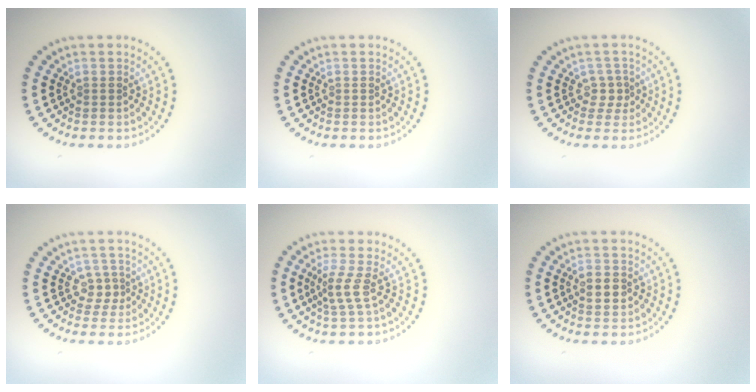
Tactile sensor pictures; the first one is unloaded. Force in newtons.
{"total": 0.0}
{"total": 1.5, "press": 1.1, "slide": 1.1}
{"total": 1.8, "press": 1.4, "slide": 1.2}
{"total": 2.1, "press": 1.5, "slide": 1.5}
{"total": 2.4, "press": 2.4, "slide": 0.0}